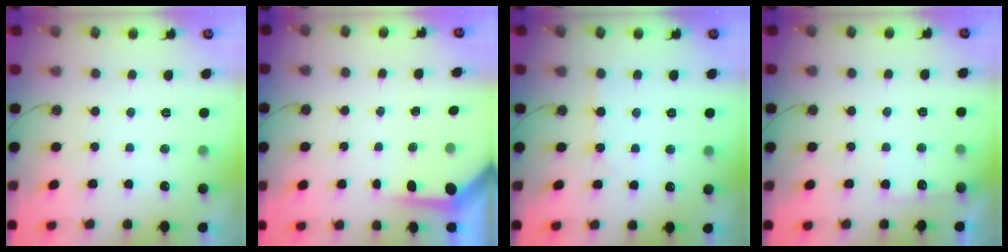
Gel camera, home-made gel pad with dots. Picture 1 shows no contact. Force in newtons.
{"total": 4.0, "press": 3.9, "slide": 0.4}
{"total": 3.5, "press": 3.4, "slide": 0.5}
{"total": 4.8, "press": 4.7, "slide": 0.6}